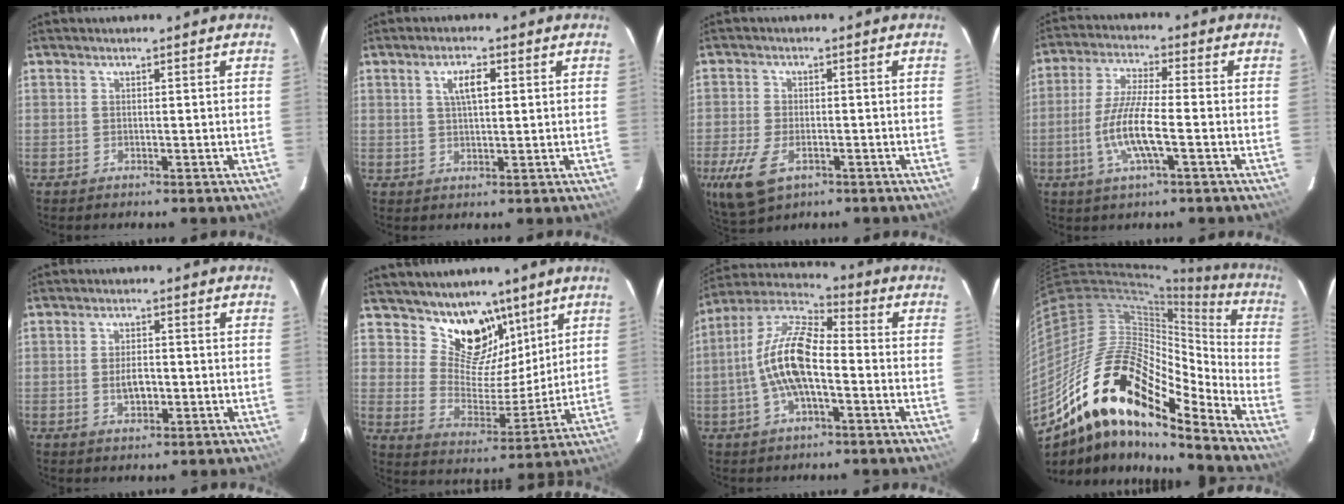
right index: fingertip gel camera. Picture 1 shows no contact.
{"total": 4.2, "force": [1.4, 1.5, 3.7], "torque": [-0.068, 0.008, 0.027]}
{"total": 9.7, "force": [-4.4, 5.2, 6.8], "torque": [-0.167, -0.027, -0.078]}
{"total": 10.0, "force": [-2.9, 1.2, 9.5], "torque": [-0.194, -0.005, -0.057]}
{"total": 3.9, "force": [-0.8, 1.7, 3.4], "torque": [-0.065, -0.001, -0.010]}
{"total": 12.7, "force": [8.6, 7.7, 5.2], "torque": [-0.088, -0.015, 0.154]}
{"total": 13.0, "force": [-2.7, 4.8, 11.8], "torque": [-0.239, 0.009, -0.056]}
{"total": 24.0, "force": [-14.9, 7.8, 17.1], "torque": [-0.298, -0.029, -0.288]}